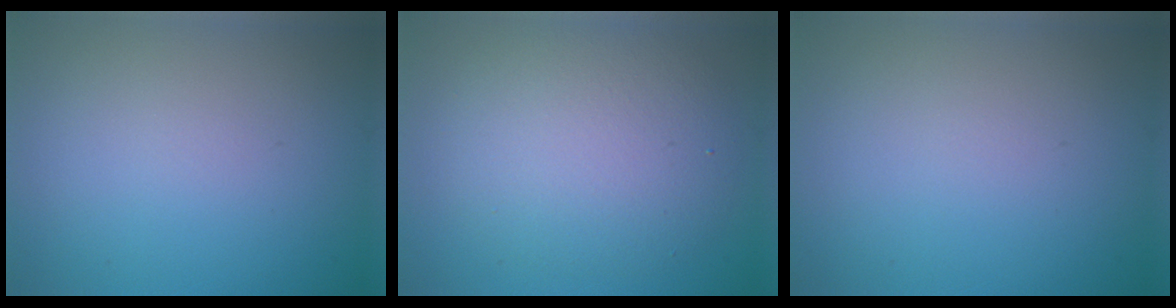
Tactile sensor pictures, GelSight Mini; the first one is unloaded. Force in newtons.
{"total": 6.0, "press": 6.0, "slide": 0.4}
{"total": 0.0}